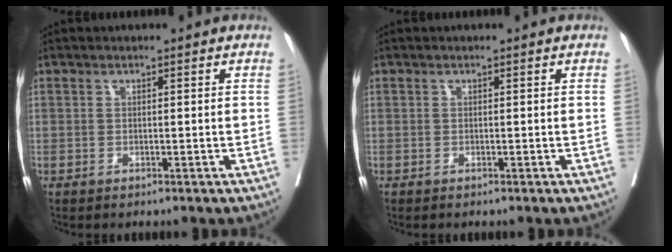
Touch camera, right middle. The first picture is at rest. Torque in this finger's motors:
{"motor_torque": [0.42, -0.39, 0.03, 0.03]}